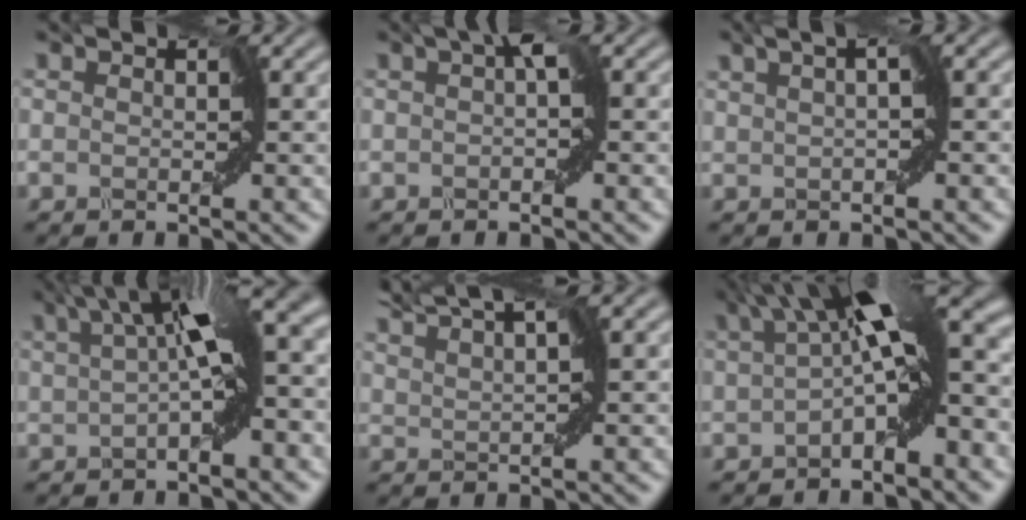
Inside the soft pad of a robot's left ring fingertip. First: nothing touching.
{"total": 1.6, "force": [-0.1, 0.5, 1.6], "torque": [-0.031, 0.003, -0.002]}
{"total": 1.2, "force": [0.3, -0.5, 1.0], "torque": [-0.030, 0.000, 0.010]}
{"total": 6.1, "force": [0.6, 0.8, 6.1], "torque": [-0.105, 0.016, 0.006]}
{"total": 3.6, "force": [3.1, -0.6, 1.7], "torque": [-0.045, 0.016, 0.069]}
{"total": 7.5, "force": [0.2, 1.7, 7.3], "torque": [-0.127, 0.013, -0.007]}